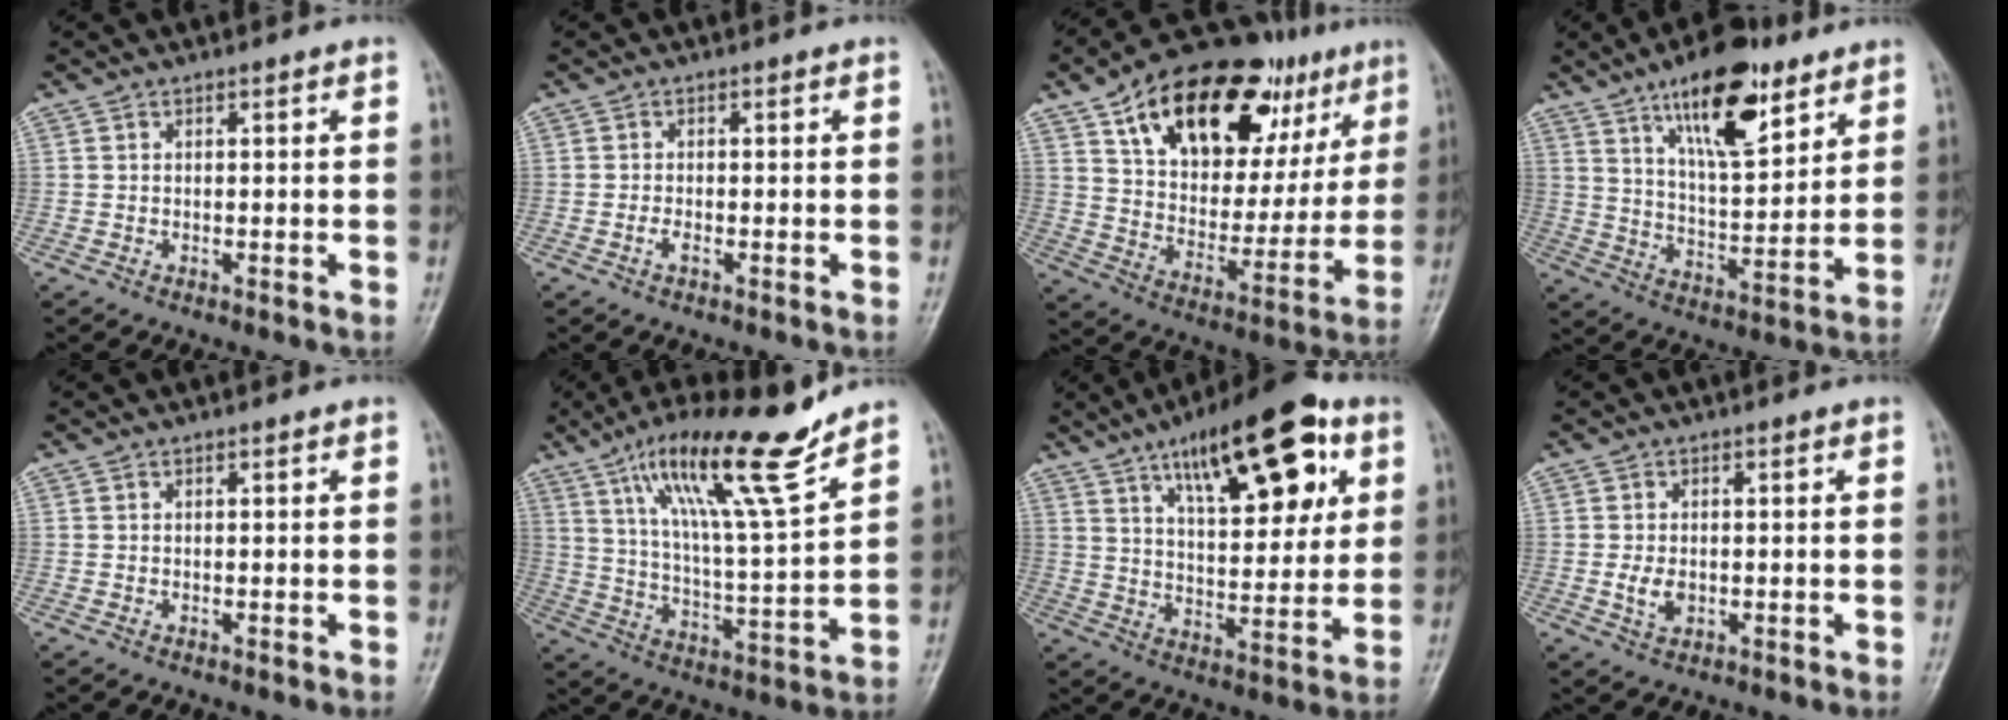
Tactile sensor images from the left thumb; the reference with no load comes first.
{"total": 1.3, "force": [-0.6, 0.6, 1.0], "torque": [-0.022, 0.003, -0.014]}
{"total": 28.4, "force": [14.6, 15.1, 19.1], "torque": [-0.250, -0.008, 0.235]}
{"total": 17.0, "force": [9.9, 6.5, 12.2], "torque": [-0.161, -0.051, 0.165]}
{"total": 0.0}
{"total": 18.3, "force": [12.2, 2.0, 13.4], "torque": [-0.215, -0.060, 0.211]}
{"total": 21.5, "force": [10.2, 8.5, 16.8], "torque": [-0.213, -0.027, 0.160]}
{"total": 3.4, "force": [-0.5, 2.3, 2.5], "torque": [-0.045, -0.003, -0.006]}